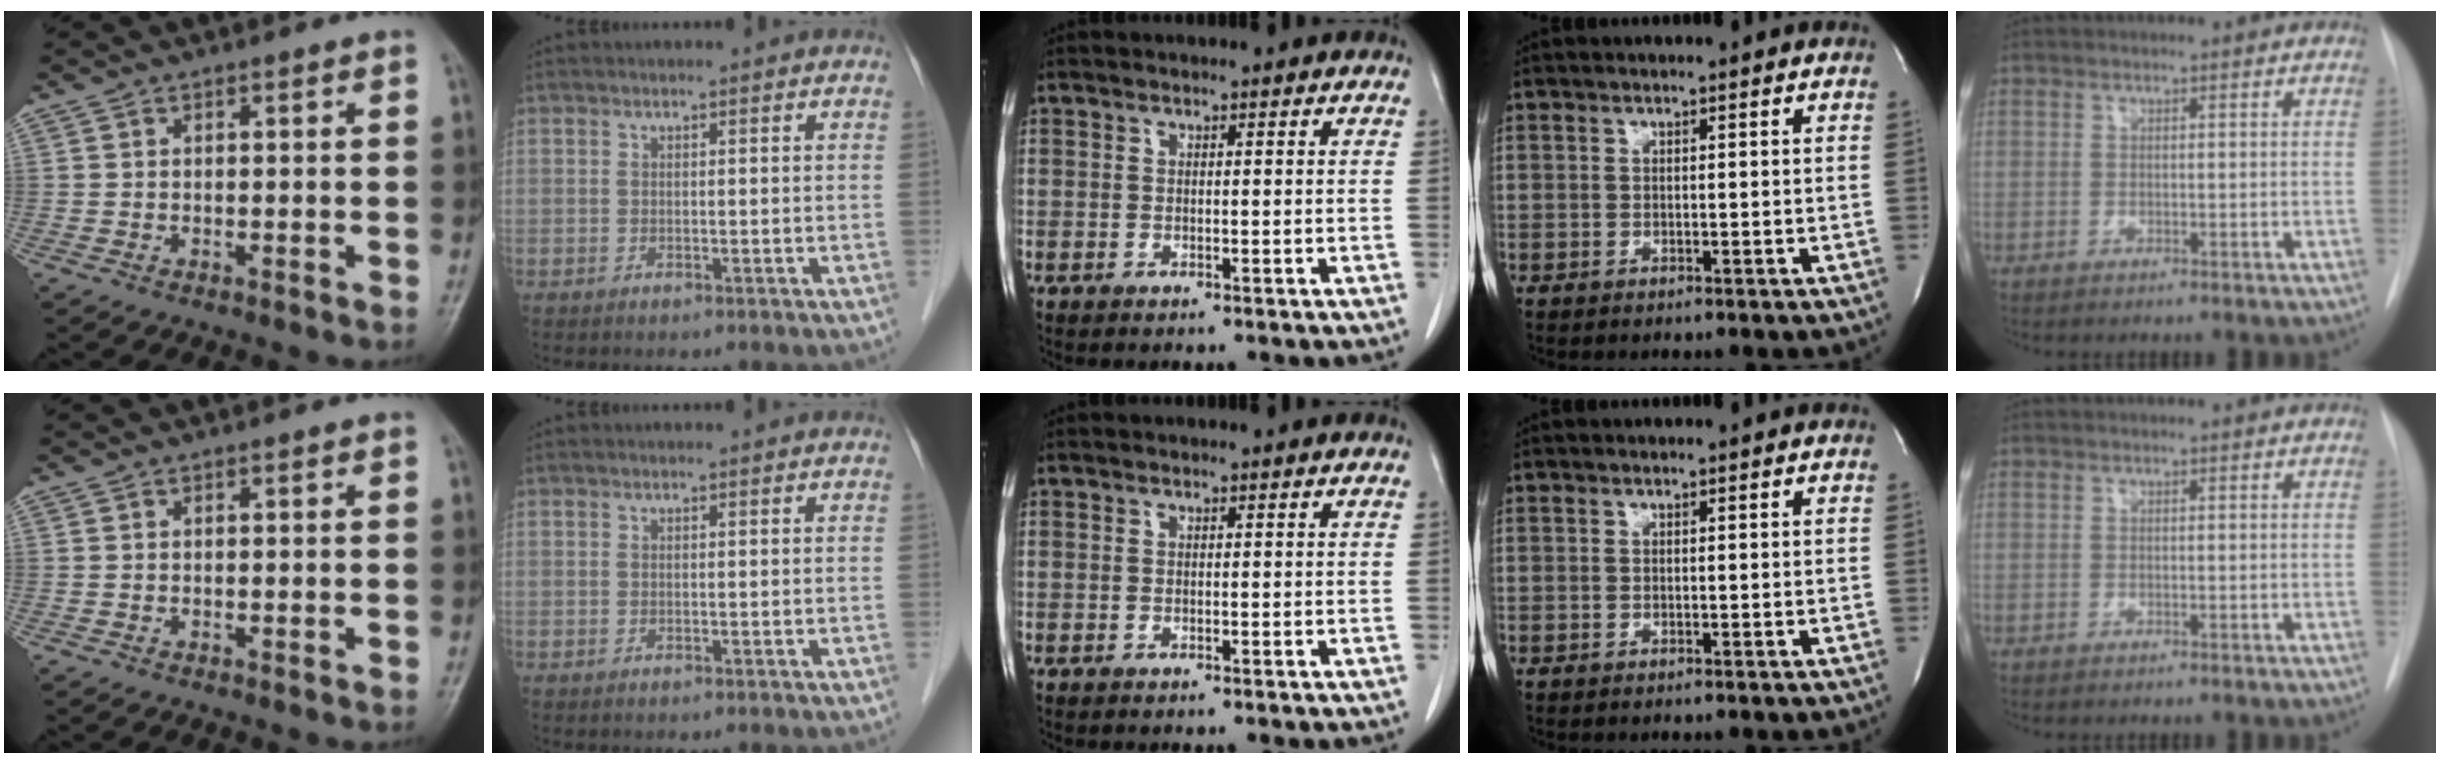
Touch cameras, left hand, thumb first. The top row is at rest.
{}